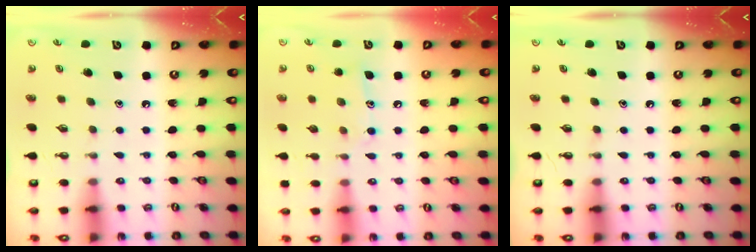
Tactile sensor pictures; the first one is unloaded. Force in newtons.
{"total": 9.1, "press": 9.1, "slide": 0.6}
{"total": 0.0}